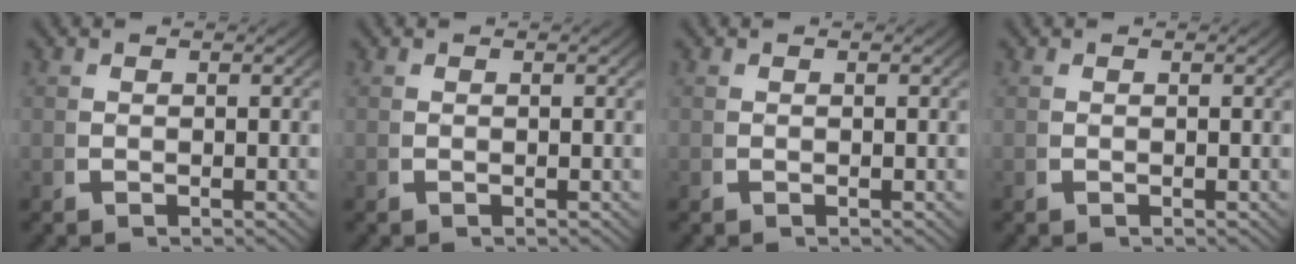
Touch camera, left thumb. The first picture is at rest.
{"total": 0.0}
{"total": 0.0}
{"total": 0.0}